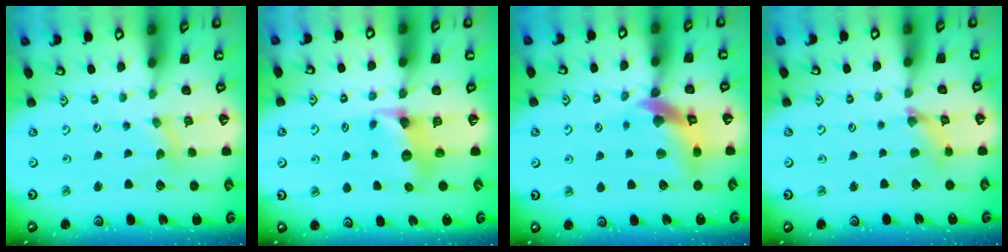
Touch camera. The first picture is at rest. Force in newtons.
{"total": 7.1, "press": 7.1, "slide": 0.3}
{"total": 12.2, "press": 12.1, "slide": 1.9}
{"total": 3.1, "press": 3.1, "slide": 0.4}